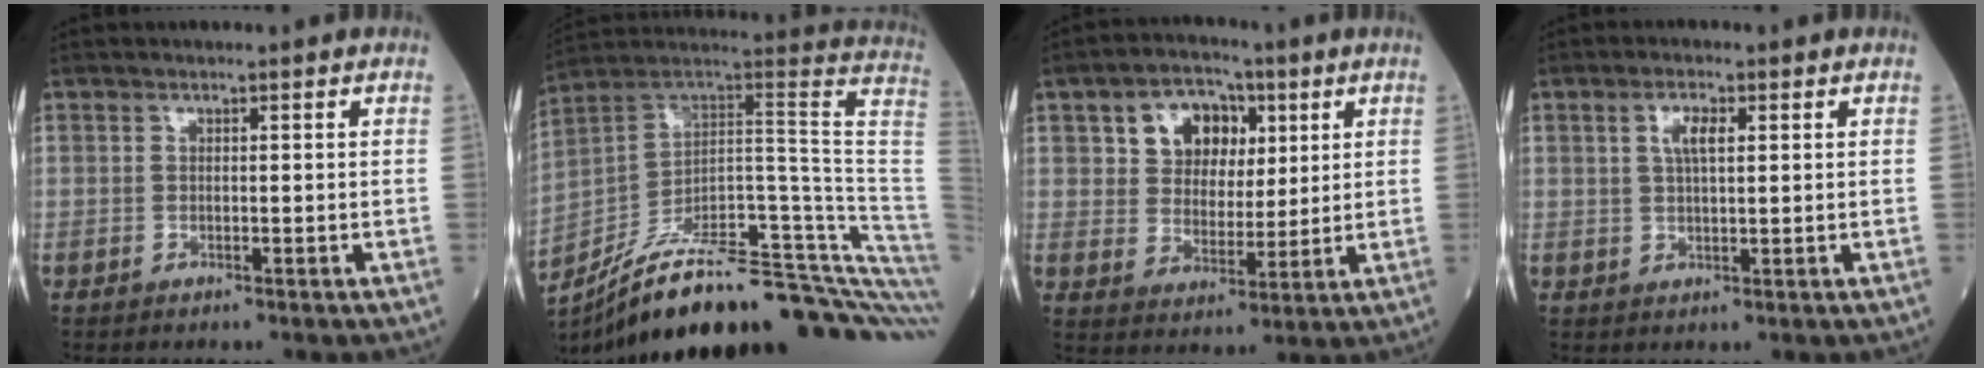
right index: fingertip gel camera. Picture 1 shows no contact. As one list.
[{"total": 32.7, "force": [-24.4, 3.6, 21.5], "torque": [-0.191, 0.008, -0.342]}, {"total": 9.1, "force": [3.7, 6.6, 5.0], "torque": [-0.082, 0.027, 0.067]}, {"total": 3.4, "force": [1.2, 1.0, 3.1], "torque": [-0.062, 0.004, 0.023]}]